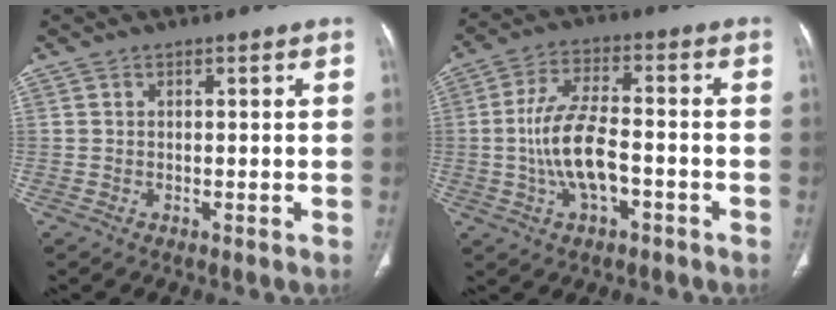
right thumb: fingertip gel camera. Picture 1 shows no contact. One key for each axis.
{"total": 10.9, "fx": -2.4, "fy": 5.1, "fz": 9.3, "tx": -0.183, "ty": 0.028, "tz": -0.046}